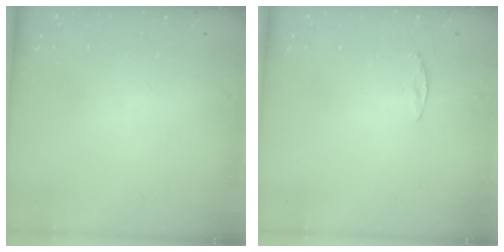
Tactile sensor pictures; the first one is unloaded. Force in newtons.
{"total": 3.3, "press": 3.3, "slide": 0.4}